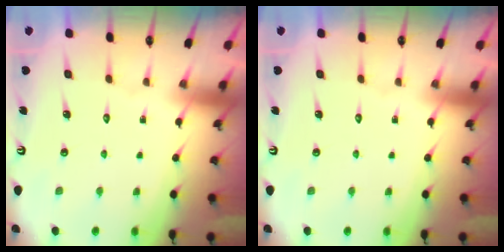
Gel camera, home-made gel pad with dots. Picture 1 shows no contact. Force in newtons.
{"total": 0.0}